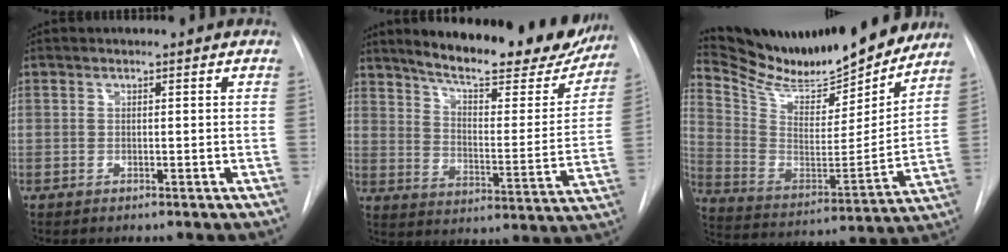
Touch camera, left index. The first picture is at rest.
{"total": 23.2, "force": [19.5, 5.4, 11.4], "torque": [-0.159, -0.039, 0.252]}
{"total": 21.6, "force": [20.1, 4.1, 6.9], "torque": [-0.124, -0.044, 0.317]}